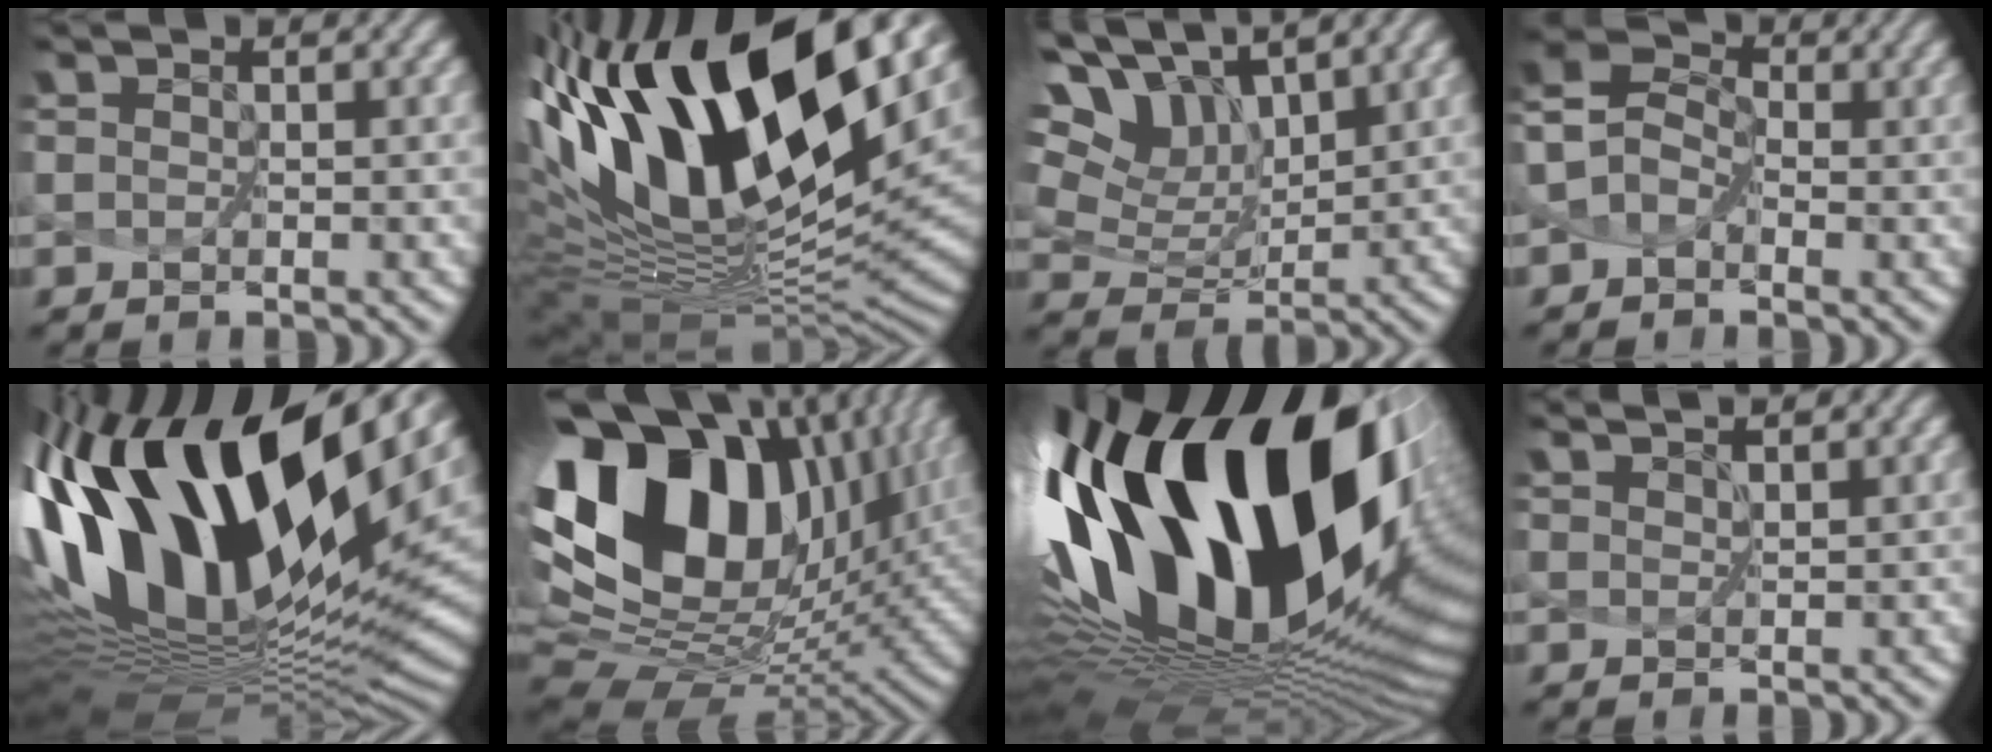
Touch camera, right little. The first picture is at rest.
{"total": 16.3, "force": [4.1, 6.5, 14.4], "torque": [-0.247, 0.004, 0.086]}
{"total": 11.9, "force": [7.7, 6.2, 6.5], "torque": [-0.167, 0.034, 0.138]}
{"total": 2.9, "force": [-1.7, 1.8, 1.5], "torque": [-0.030, 0.011, -0.030]}
{"total": 17.0, "force": [4.7, 7.2, 14.7], "torque": [-0.263, 0.009, 0.091]}
{"total": 17.6, "force": [5.6, 10.8, 12.8], "torque": [-0.256, 0.023, 0.103]}
{"total": 20.2, "force": [3.9, 8.9, 17.7], "torque": [-0.292, -0.007, 0.078]}
{"total": 2.0, "force": [1.9, 0.1, 0.7], "torque": [-0.029, 0.005, 0.040]}